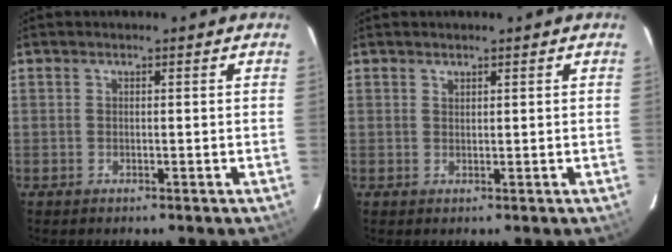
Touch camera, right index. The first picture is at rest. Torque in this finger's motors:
{"motor_torque": [-0.13, 0.18, -0.09, 0.00]}